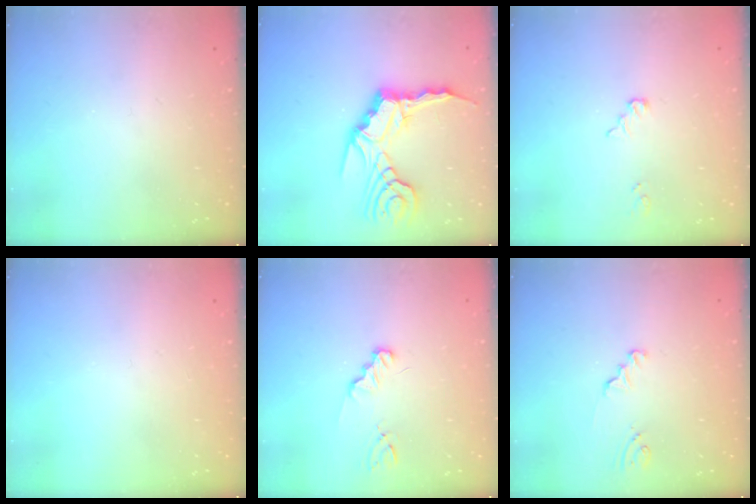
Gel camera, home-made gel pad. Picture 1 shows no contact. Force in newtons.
{"total": 12.2, "press": 12.1, "slide": 1.3}
{"total": 4.9, "press": 4.9, "slide": 0.3}
{"total": 0.0}
{"total": 1.3, "press": 1.3, "slide": 0.2}
{"total": 1.5, "press": 1.5, "slide": 0.1}